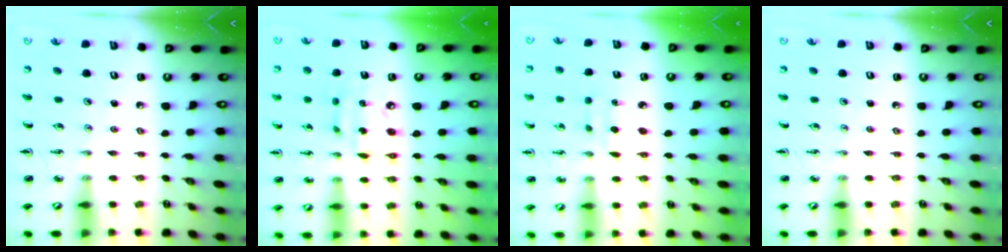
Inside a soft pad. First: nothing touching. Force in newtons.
{"total": 10.0, "press": 9.9, "slide": 1.0}
{"total": 5.8, "press": 5.8, "slide": 0.6}
{"total": 0.0}